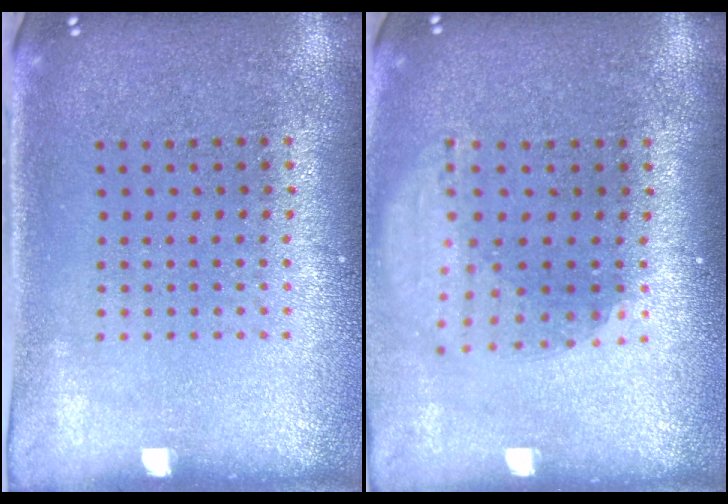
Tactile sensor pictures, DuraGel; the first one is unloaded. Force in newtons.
{"total": 1.8, "press": 1.4, "slide": 1.2}